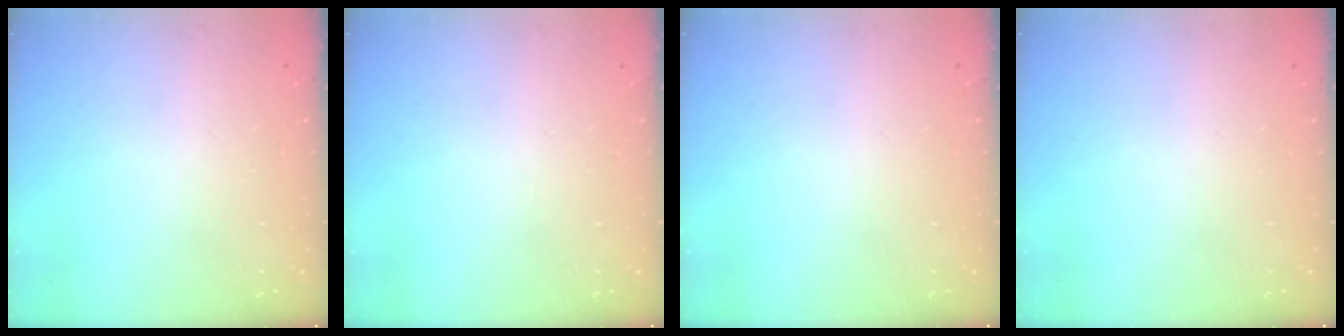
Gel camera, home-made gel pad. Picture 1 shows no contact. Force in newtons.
{"total": 0.0}
{"total": 0.0}
{"total": 0.0}